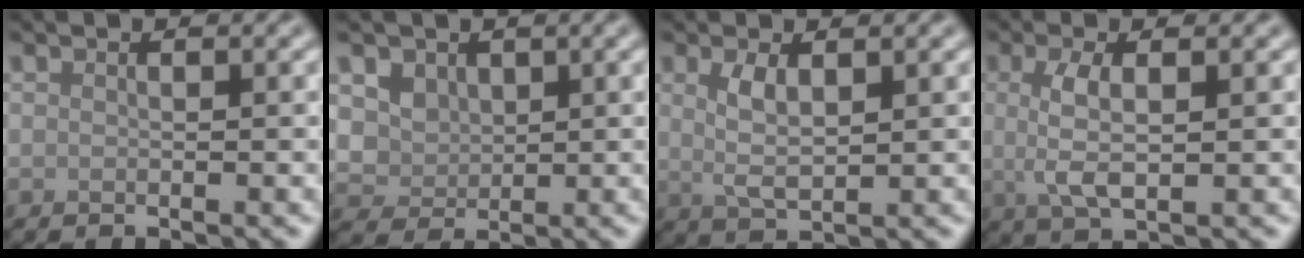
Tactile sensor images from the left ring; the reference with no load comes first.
{"total": 2.9, "force": [1.1, 2.4, 1.4], "torque": [-0.030, -0.005, 0.018]}
{"total": 2.8, "force": [0.9, 1.1, 2.4], "torque": [-0.051, -0.001, 0.021]}
{"total": 3.6, "force": [0.3, 1.3, 3.4], "torque": [-0.073, -0.001, 0.007]}